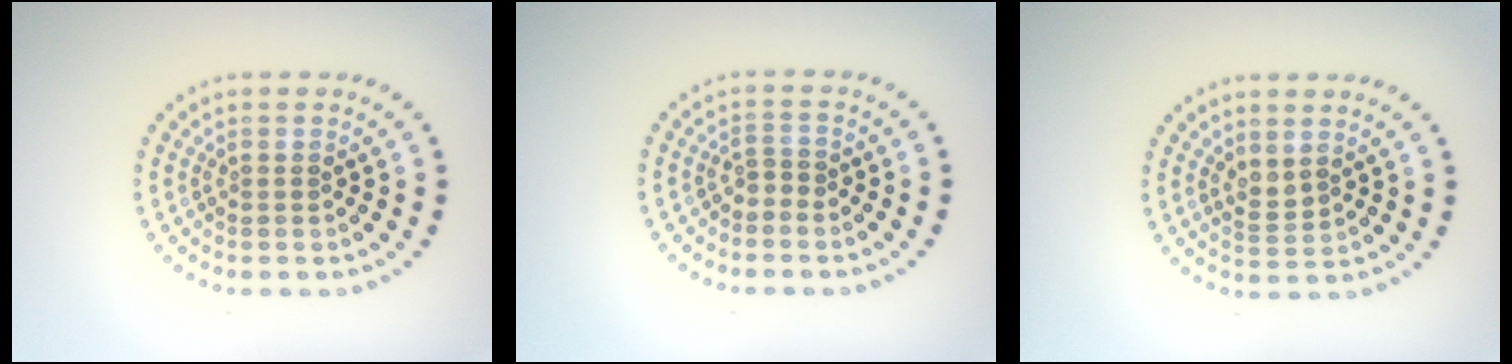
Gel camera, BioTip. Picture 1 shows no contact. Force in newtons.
{"total": 0.9, "press": 0.8, "slide": 0.5}
{"total": 1.4, "press": 1.1, "slide": 0.9}